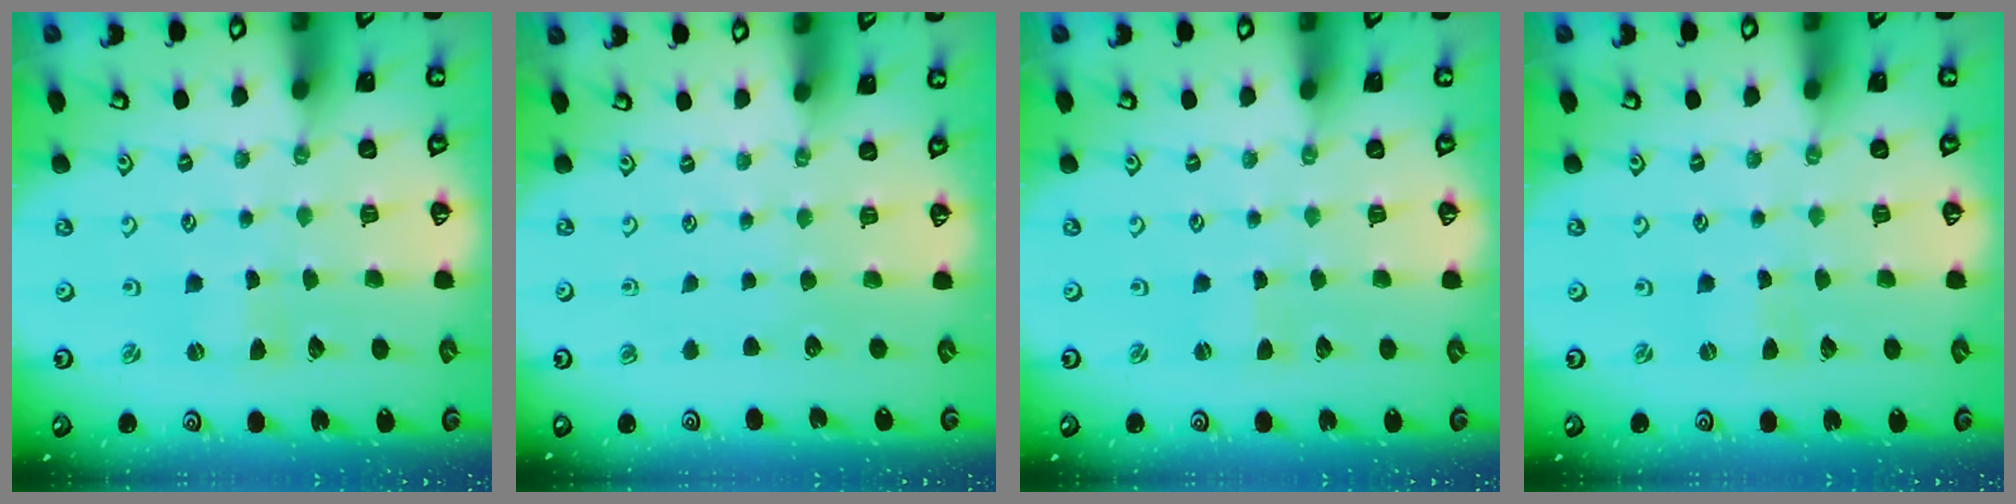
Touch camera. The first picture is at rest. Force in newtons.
{"total": 0.0}
{"total": 0.0}
{"total": 0.0}